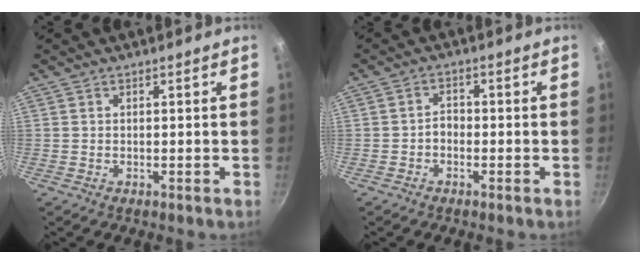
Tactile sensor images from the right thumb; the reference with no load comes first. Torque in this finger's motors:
{"motor_torque": [-0.03, -0.18, 0.41, 0.05, 0.01]}